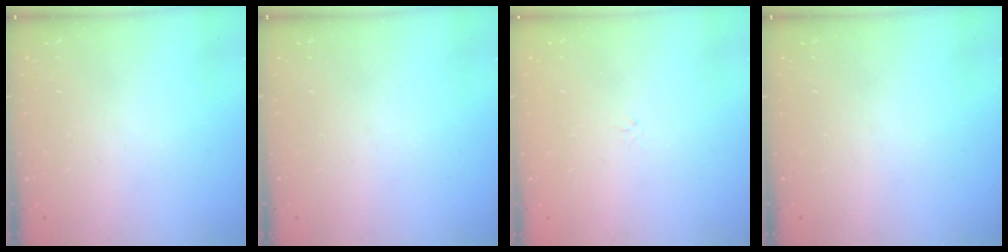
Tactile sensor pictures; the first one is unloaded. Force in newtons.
{"total": 0.0}
{"total": 1.2, "press": 1.2, "slide": 0.4}
{"total": 0.0}